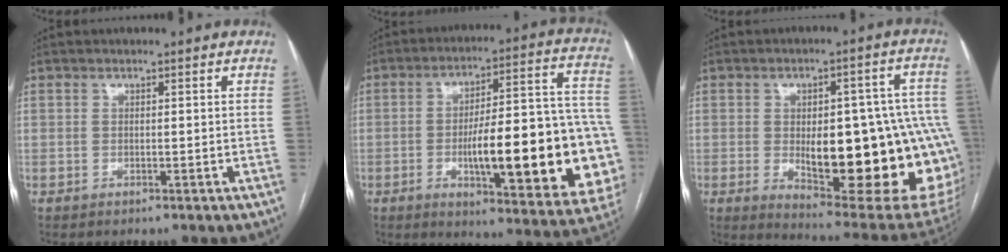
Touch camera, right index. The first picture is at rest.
{"total": 26.2, "force": [-5.5, 5.5, 25.0], "torque": [-0.277, 0.017, -0.063]}
{"total": 25.3, "force": [-3.8, 8.1, 23.6], "torque": [-0.224, 0.014, -0.022]}